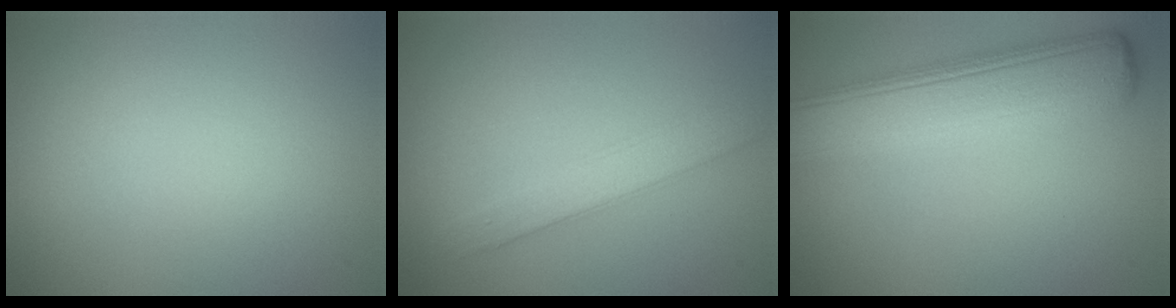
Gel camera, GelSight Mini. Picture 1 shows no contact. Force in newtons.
{"total": 2.5, "press": 2.5, "slide": 0.2}
{"total": 8.2, "press": 8.1, "slide": 0.5}